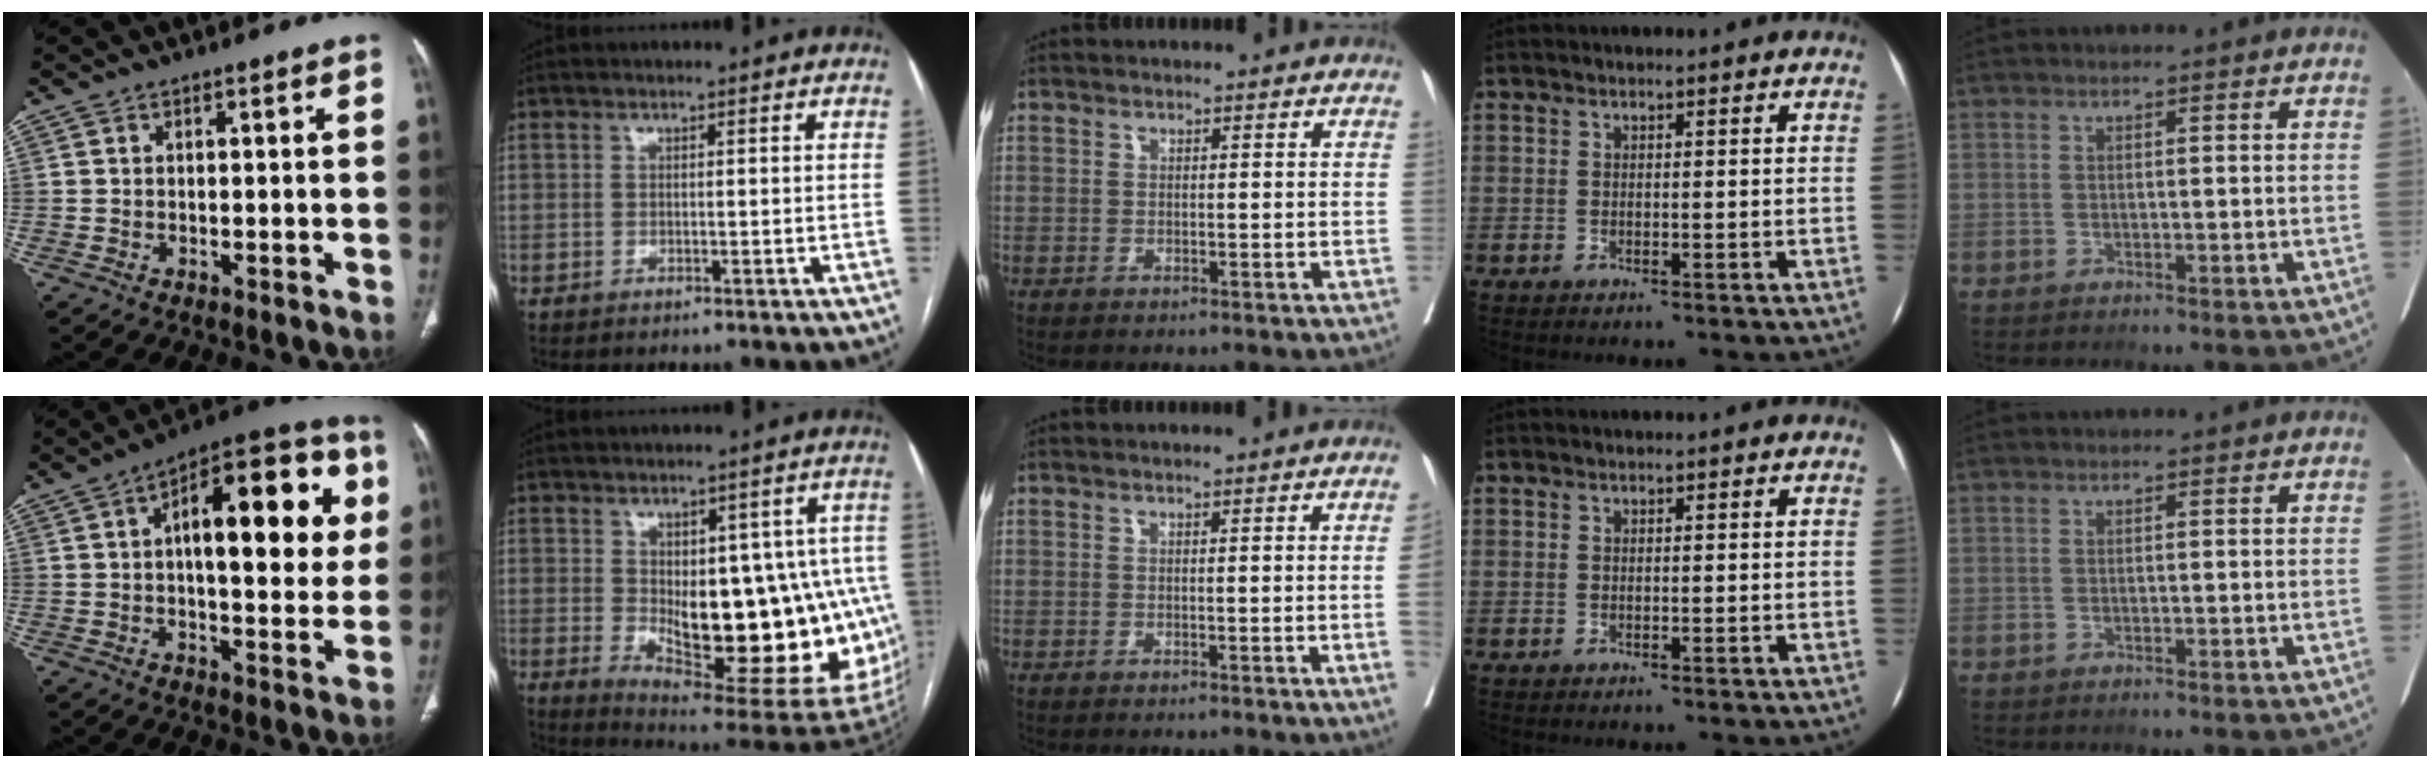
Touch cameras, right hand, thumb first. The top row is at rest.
{"thumb": {"total": 22.7, "force": [4.8, 9.7, 19.9], "torque": [-0.235, 0.020, 0.055]}, "index": {"total": 21.9, "force": [-3.0, 9.3, 19.6], "torque": [-0.185, 0.006, -0.010]}, "middle": {"total": 2.6, "force": [-0.5, -0.6, 2.5], "torque": [-0.034, 0.001, -0.002]}}